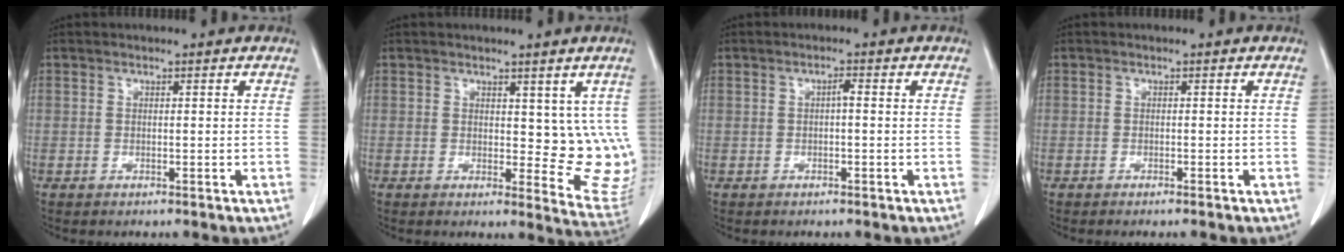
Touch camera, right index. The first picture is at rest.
{"total": 7.7, "force": [2.2, 4.2, 6.0], "torque": [-0.046, -0.014, 0.032]}
{"total": 1.1, "force": [0.0, 0.2, 1.0], "torque": [-0.017, 0.003, -0.001]}
{"total": 1.2, "force": [-1.1, -0.2, 0.6], "torque": [-0.009, 0.000, -0.013]}